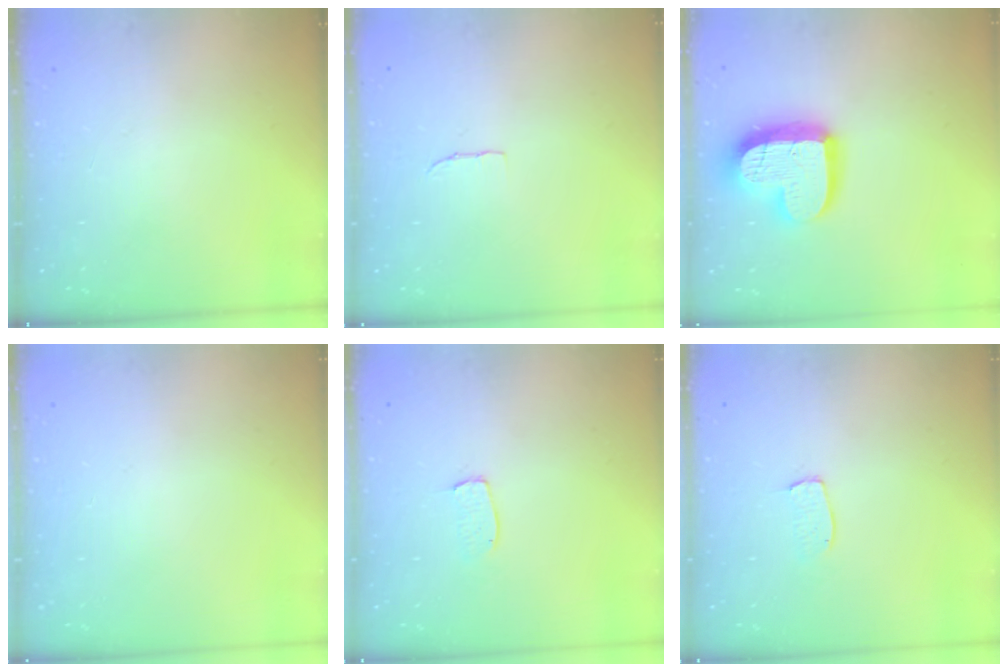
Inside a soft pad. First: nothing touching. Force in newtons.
{"total": 3.4, "press": 3.4, "slide": 0.2}
{"total": 17.4, "press": 17.4, "slide": 1.7}
{"total": 0.0}
{"total": 3.3, "press": 3.3, "slide": 0.2}
{"total": 3.3, "press": 3.3, "slide": 0.2}